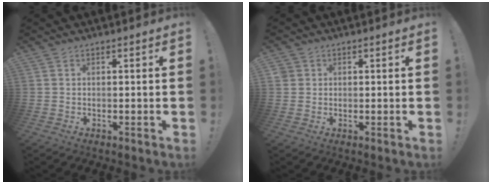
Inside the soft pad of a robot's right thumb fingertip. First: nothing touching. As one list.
[{"total": 2.1, "force": [0.9, 1.9, 0.4], "torque": [-0.008, 0.001, 0.018]}]